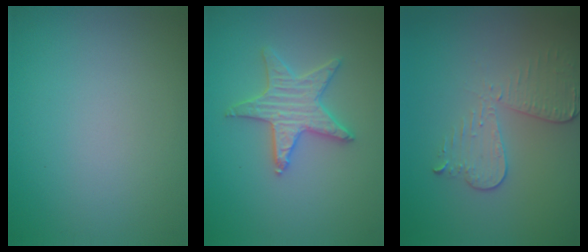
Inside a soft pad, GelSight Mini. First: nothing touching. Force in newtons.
{"total": 3.5, "press": 3.4, "slide": 0.9}
{"total": 3.1, "press": 2.7, "slide": 1.4}